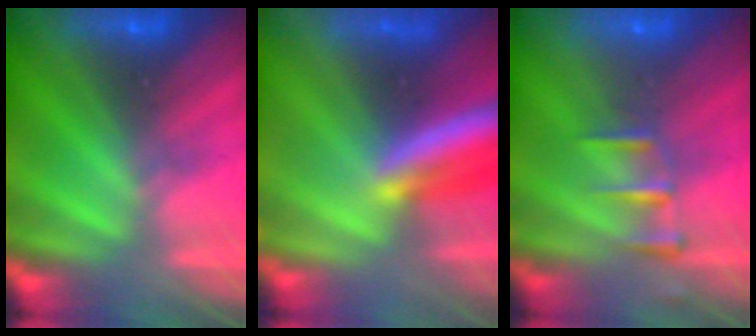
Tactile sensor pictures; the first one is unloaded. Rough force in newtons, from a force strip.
{"total": 7.1}
{"total": 2.4}